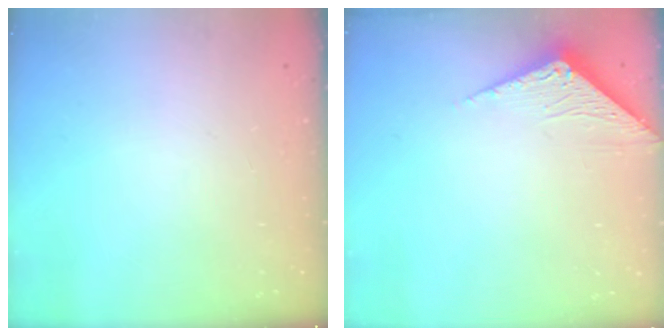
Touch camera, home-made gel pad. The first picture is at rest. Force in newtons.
{"total": 3.4, "press": 3.4, "slide": 0.3}